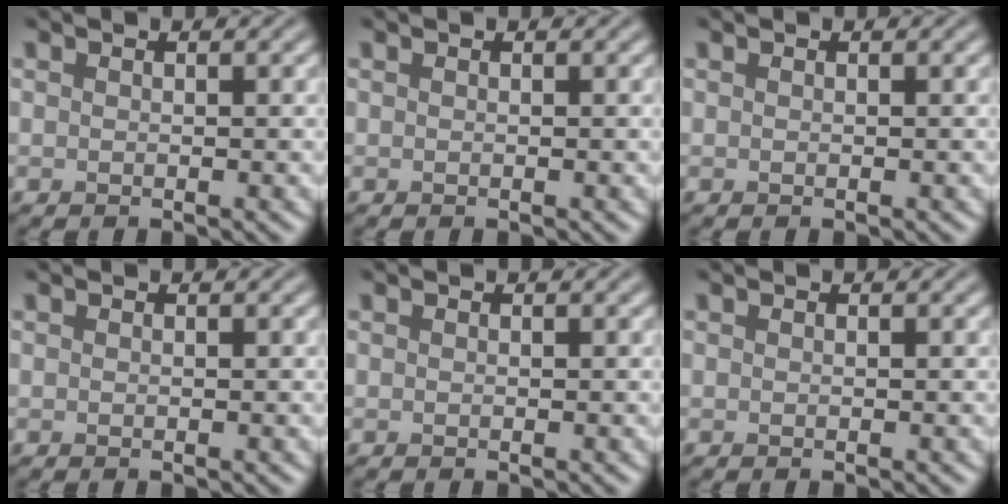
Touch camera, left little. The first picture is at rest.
{"total": 0.0}
{"total": 0.0}
{"total": 0.0}
{"total": 0.0}
{"total": 0.0}